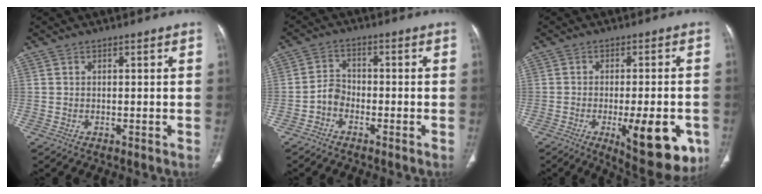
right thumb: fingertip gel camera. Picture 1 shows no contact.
{"total": 3.3, "force": [-1.8, 2.3, 1.6], "torque": [-0.019, 0.017, -0.041]}
{"total": 15.7, "force": [-5.5, 5.5, 13.6], "torque": [-0.142, 0.001, -0.060]}